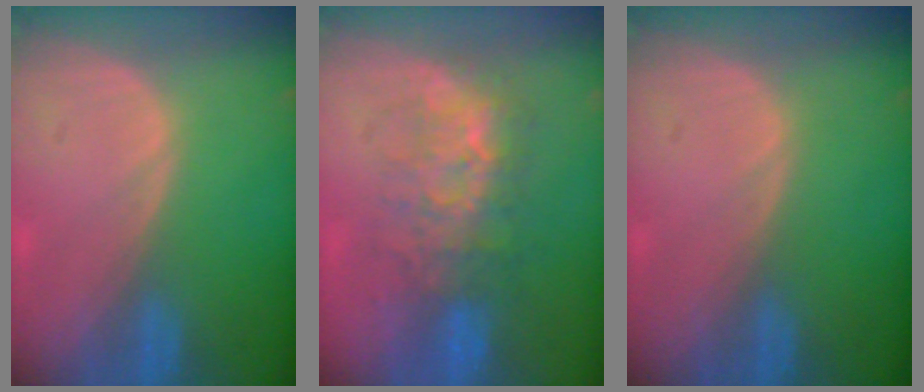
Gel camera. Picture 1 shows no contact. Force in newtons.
{"total": 8.1, "press": 7.8, "slide": 1.9}
{"total": 0.0}